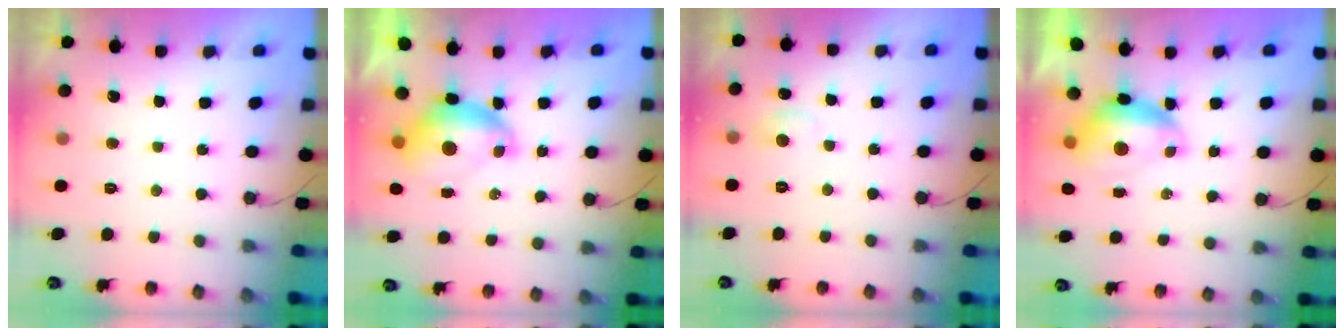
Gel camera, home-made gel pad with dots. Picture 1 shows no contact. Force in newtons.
{"total": 8.5, "press": 8.4, "slide": 0.8}
{"total": 4.8, "press": 4.7, "slide": 0.7}
{"total": 9.7, "press": 9.6, "slide": 1.3}